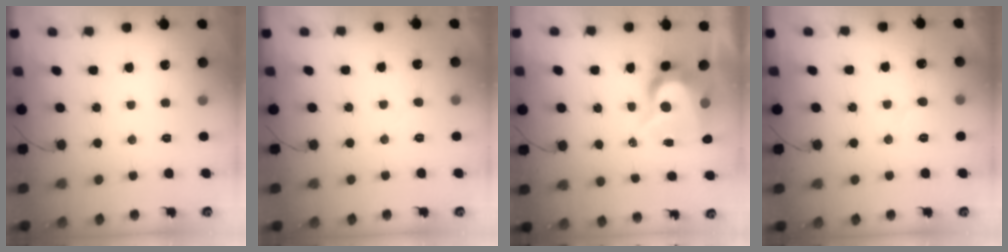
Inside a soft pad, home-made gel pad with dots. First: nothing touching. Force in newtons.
{"total": 3.2, "press": 3.2, "slide": 0.3}
{"total": 8.0, "press": 8.0, "slide": 0.7}
{"total": 6.0, "press": 6.0, "slide": 0.2}